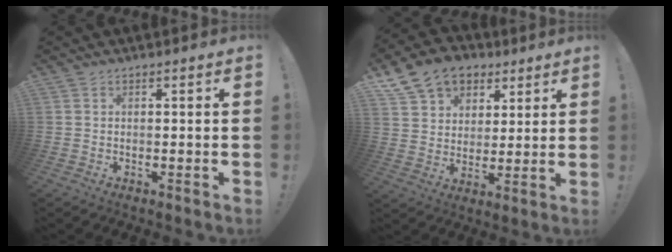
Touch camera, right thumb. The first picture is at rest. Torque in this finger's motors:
{"motor_torque": [1.68, 2.00, 0.26, 0.01, 0.05]}